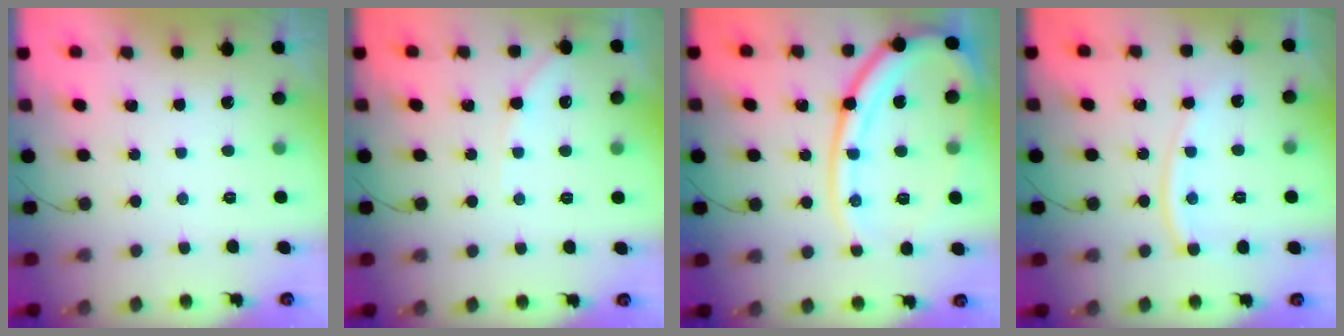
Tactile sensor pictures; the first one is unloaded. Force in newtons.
{"total": 6.7, "press": 6.6, "slide": 0.9}
{"total": 16.8, "press": 16.7, "slide": 1.5}
{"total": 9.8, "press": 9.7, "slide": 1.2}